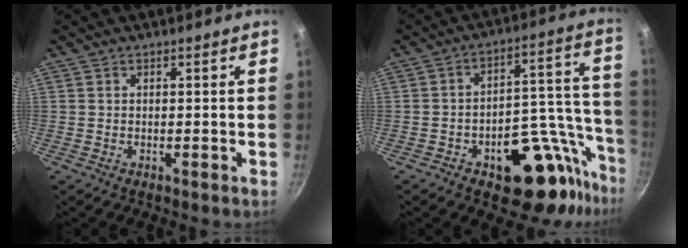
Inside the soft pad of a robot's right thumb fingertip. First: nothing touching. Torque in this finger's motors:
{"motor_torque": [2.89, 2.12, 1.34, -0.90, 0.22]}